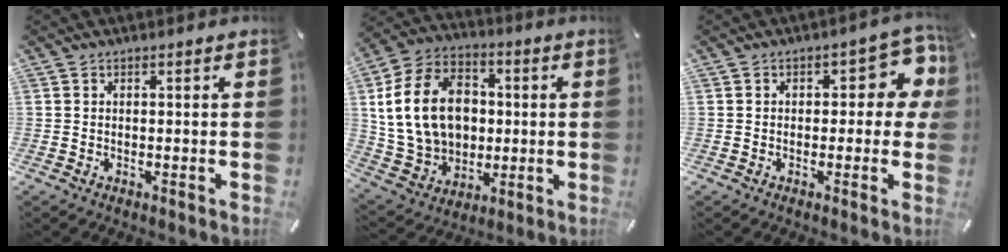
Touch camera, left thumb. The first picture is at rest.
{"total": 18.9, "force": [1.2, 15.1, 11.3], "torque": [-0.244, 0.010, 0.025]}
{"total": 9.4, "force": [2.3, 5.0, 7.6], "torque": [-0.087, -0.008, 0.036]}